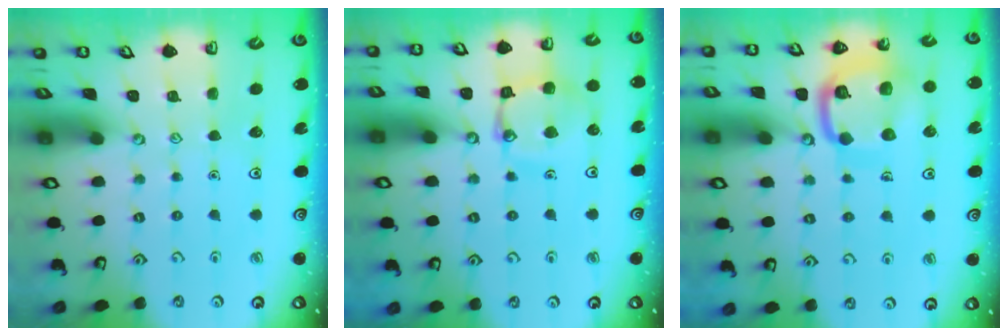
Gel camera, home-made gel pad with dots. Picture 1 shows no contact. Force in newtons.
{"total": 13.8, "press": 13.7, "slide": 1.5}
{"total": 15.2, "press": 15.1, "slide": 1.7}